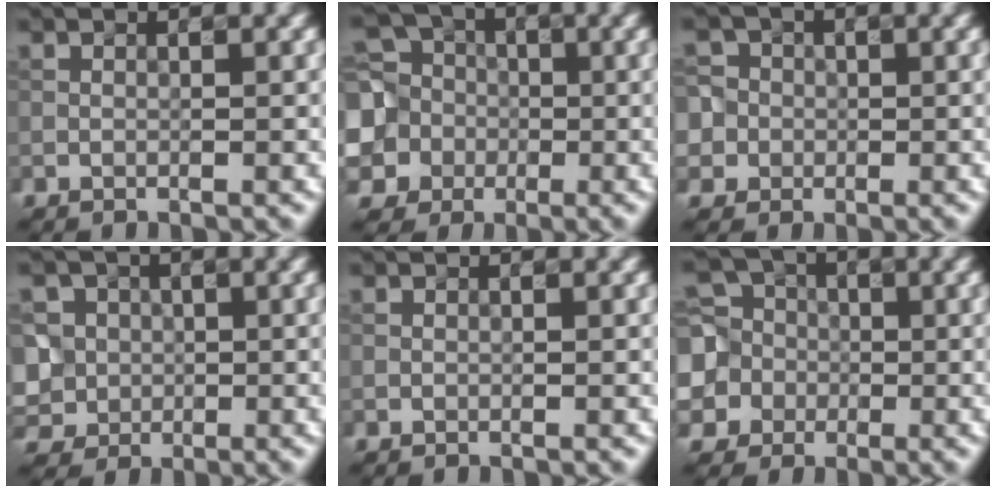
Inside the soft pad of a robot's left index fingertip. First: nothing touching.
{"total": 10.4, "force": [-0.2, 9.5, 4.4], "torque": [-0.128, 0.015, -0.032]}
{"total": 5.7, "force": [0.2, 5.4, 1.7], "torque": [-0.033, 0.035, -0.020]}
{"total": 8.3, "force": [-0.8, 7.7, 3.1], "torque": [-0.076, 0.017, -0.042]}
{"total": 0.0}
{"total": 8.7, "force": [-0.4, 8.2, 3.0], "torque": [-0.086, 0.021, -0.041]}